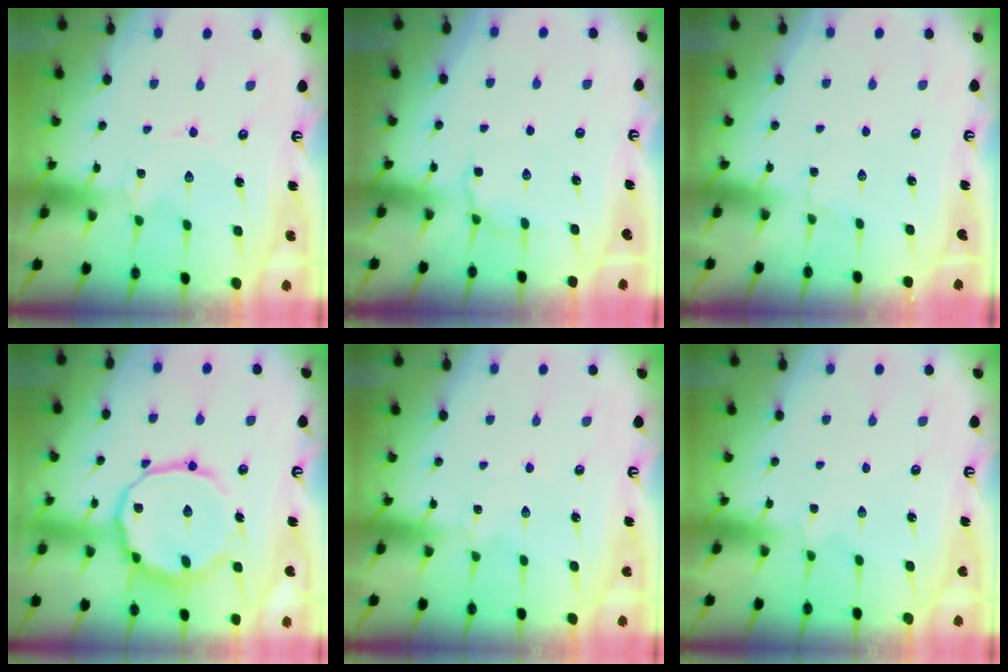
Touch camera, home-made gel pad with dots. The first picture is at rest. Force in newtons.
{"total": 5.3, "press": 5.1, "slide": 1.5}
{"total": 1.8, "press": 1.8, "slide": 0.4}
{"total": 16.6, "press": 16.5, "slide": 1.2}
{"total": 2.9, "press": 2.9, "slide": 0.5}
{"total": 1.3, "press": 1.3, "slide": 0.4}